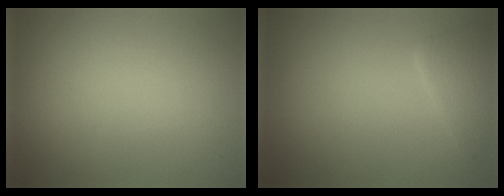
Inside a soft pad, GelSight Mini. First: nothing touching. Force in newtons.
{"total": 1.9, "press": 1.9, "slide": 0.1}